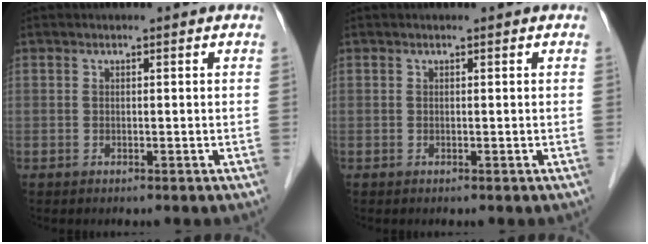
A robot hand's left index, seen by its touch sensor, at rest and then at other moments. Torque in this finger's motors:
{"motor_torque": [0.14, 0.05, 0.04, -0.01]}